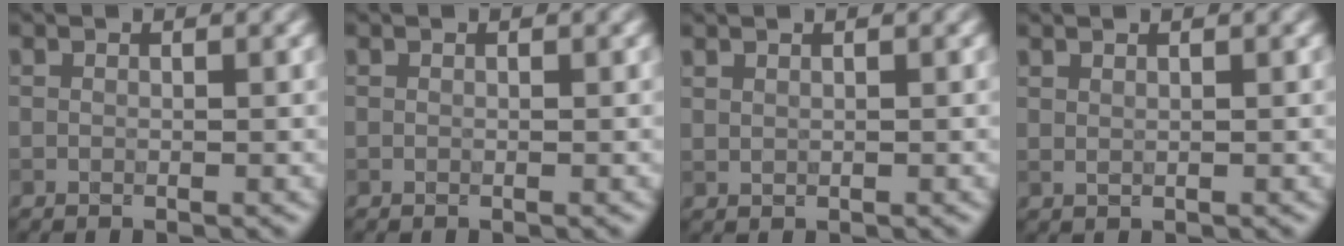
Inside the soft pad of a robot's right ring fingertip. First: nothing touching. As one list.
[{"total": 0.0}, {"total": 0.9, "force": [0.9, 0.3, 0.0], "torque": [-0.004, -0.002, 0.016]}, {"total": 1.1, "force": [0.9, 0.4, 0.3], "torque": [-0.004, -0.002, 0.011]}]